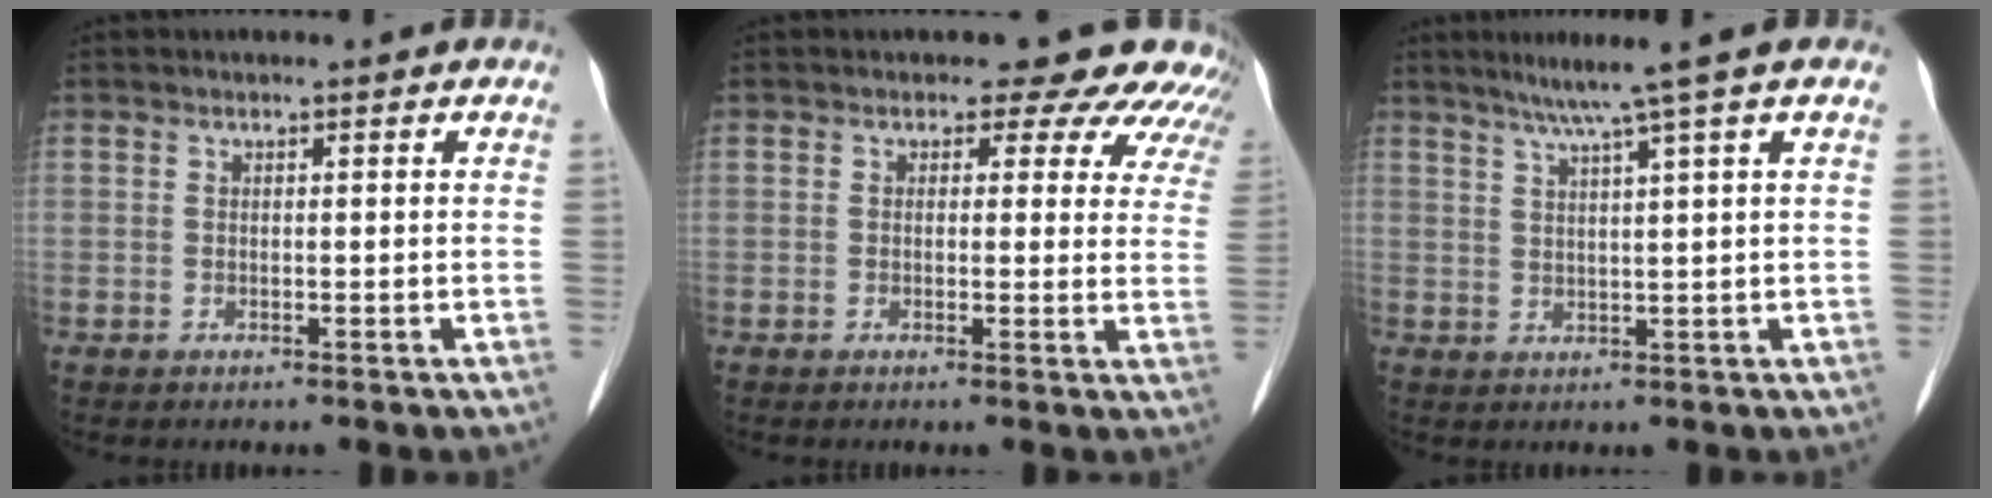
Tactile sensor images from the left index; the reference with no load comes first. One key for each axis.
{"total": 10.1, "fx": 8.8, "fy": 4.3, "fz": 2.5, "tx": 0.006, "ty": -0.003, "tz": 0.062}
{"total": 6.1, "fx": 4.1, "fy": -1.6, "fz": 4.3, "tx": -0.069, "ty": 0.016, "tz": 0.069}